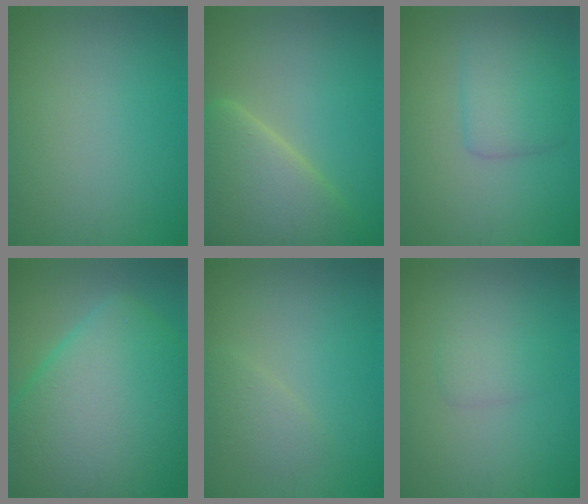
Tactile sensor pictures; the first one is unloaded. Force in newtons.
{"total": 7.3, "press": 7.3, "slide": 0.9}
{"total": 3.5, "press": 3.5, "slide": 0.1}
{"total": 14.7, "press": 14.7, "slide": 0.4}
{"total": 1.5, "press": 1.5, "slide": 0.1}
{"total": 1.9, "press": 1.9, "slide": 0.1}